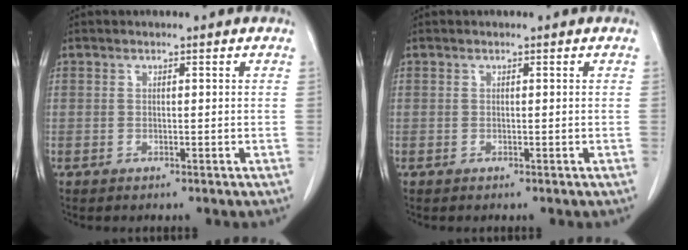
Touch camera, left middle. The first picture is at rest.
{"total": 0.0}